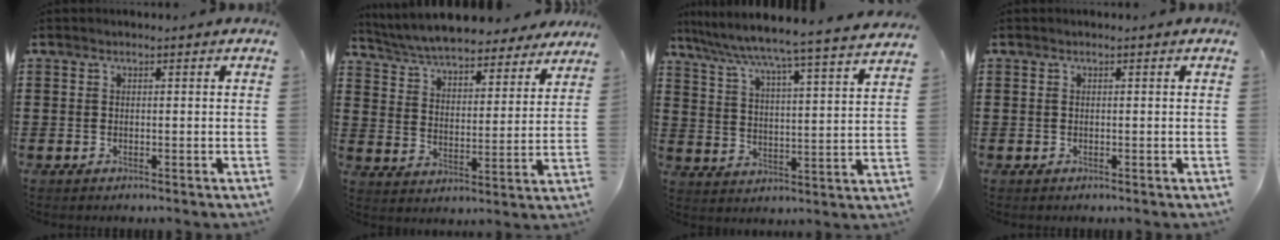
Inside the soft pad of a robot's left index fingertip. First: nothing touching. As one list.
[{"total": 6.7, "force": [6.4, 0.3, 1.8], "torque": [-0.064, -0.037, 0.114]}, {"total": 5.1, "force": [4.5, -1.3, 2.2], "torque": [-0.064, -0.051, 0.063]}, {"total": 0.0}]